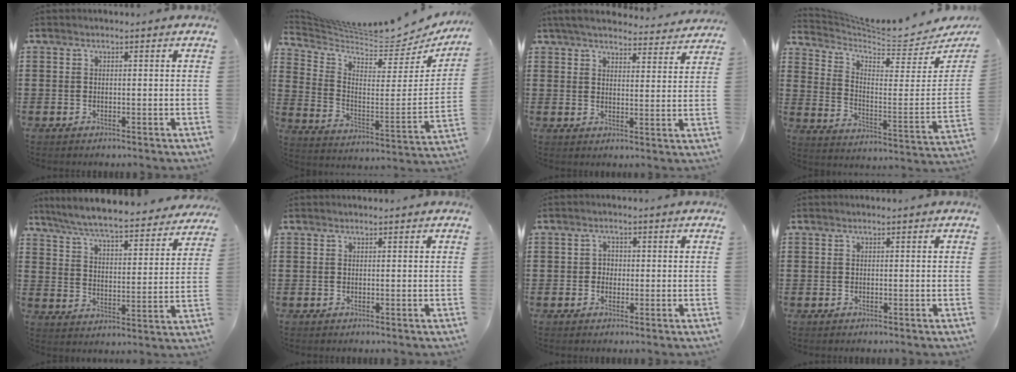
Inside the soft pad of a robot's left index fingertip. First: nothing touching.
{"total": 5.7, "force": [5.6, 0.7, 1.2], "torque": [-0.059, -0.054, 0.091]}
{"total": 4.5, "force": [4.2, 0.8, 1.5], "torque": [-0.043, -0.012, 0.075]}
{"total": 5.4, "force": [5.0, 1.1, 1.8], "torque": [-0.061, -0.050, 0.079]}
{"total": 6.5, "force": [6.2, -0.1, 2.1], "torque": [-0.068, -0.045, 0.105]}
{"total": 0.0}
{"total": 1.5, "force": [-0.1, 1.4, 0.5], "torque": [-0.016, 0.006, -0.005]}
{"total": 0.0}